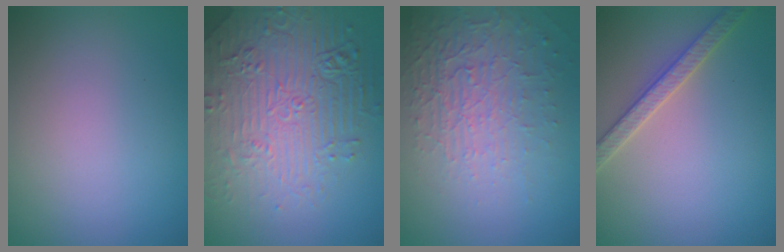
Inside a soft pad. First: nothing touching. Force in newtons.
{"total": 7.6, "press": 5.9, "slide": 4.7}
{"total": 5.5, "press": 3.2, "slide": 4.5}
{"total": 2.8, "press": 2.8, "slide": 0.6}